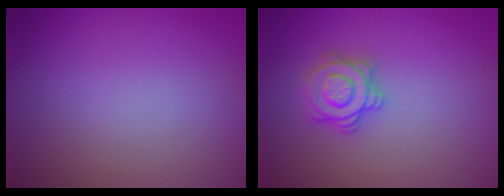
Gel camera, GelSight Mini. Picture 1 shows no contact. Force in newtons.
{"total": 2.8, "press": 2.8, "slide": 0.4}